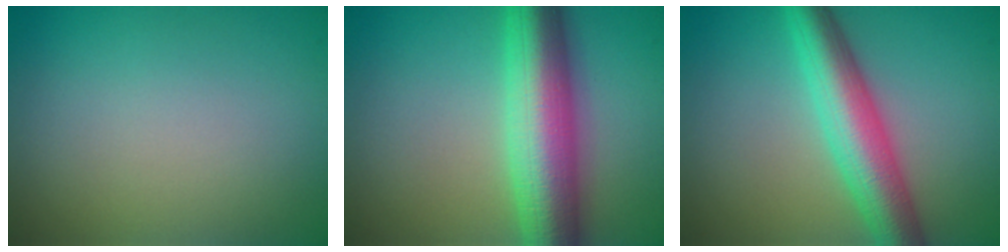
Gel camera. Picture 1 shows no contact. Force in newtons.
{"total": 9.6, "press": 9.6, "slide": 0.1}
{"total": 6.6, "press": 6.6, "slide": 0.3}